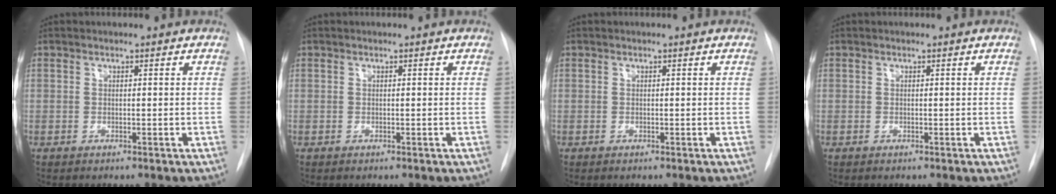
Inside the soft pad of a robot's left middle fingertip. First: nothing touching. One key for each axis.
{"total": 0.0}
{"total": 0.0}
{"total": 0.0}